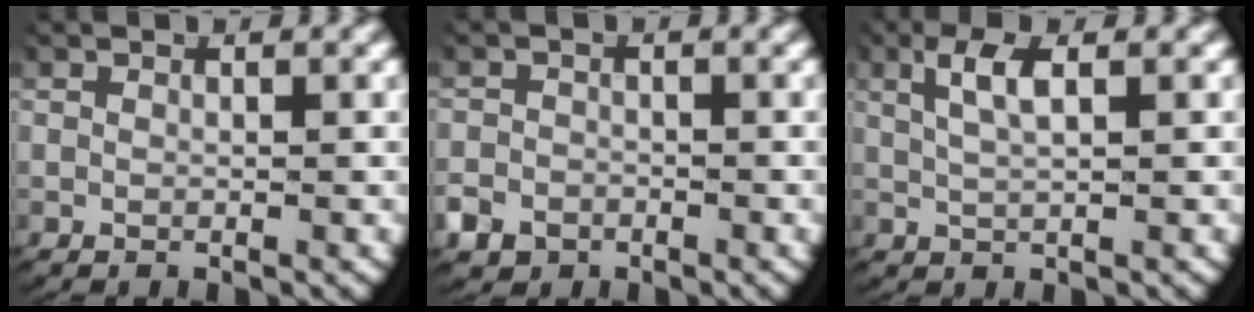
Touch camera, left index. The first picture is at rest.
{"total": 2.9, "force": [-1.7, 2.3, 0.5], "torque": [-0.023, -0.018, -0.025]}
{"total": 2.8, "force": [1.1, 0.8, 2.4], "torque": [-0.050, 0.006, 0.023]}